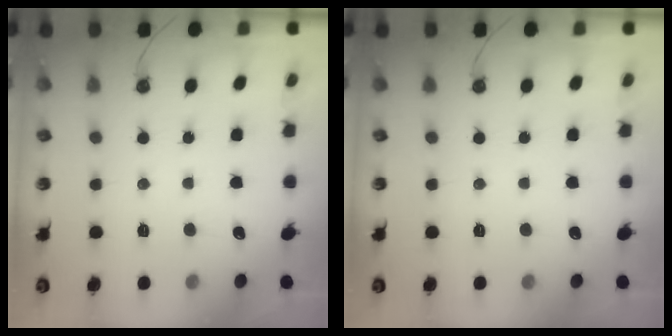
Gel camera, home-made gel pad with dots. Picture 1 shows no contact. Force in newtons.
{"total": 0.0}